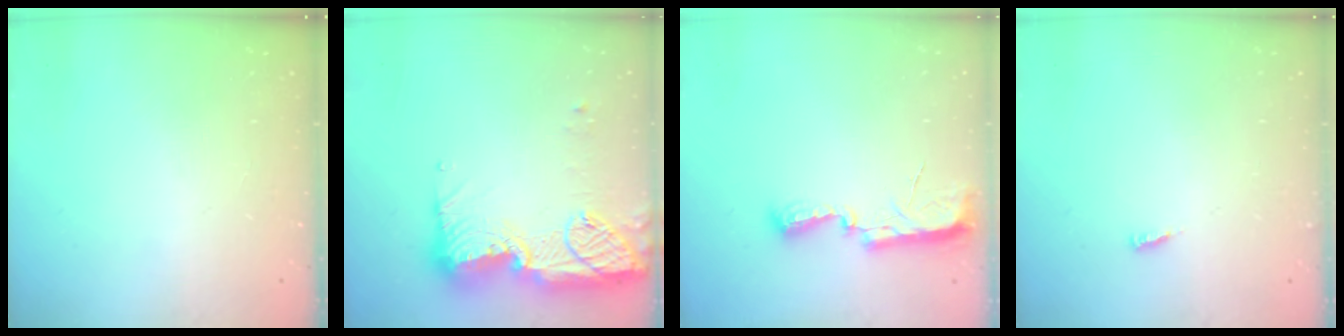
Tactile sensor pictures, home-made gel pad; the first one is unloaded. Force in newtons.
{"total": 21.5, "press": 20.4, "slide": 6.7}
{"total": 10.3, "press": 8.9, "slide": 5.2}
{"total": 2.6, "press": 2.6, "slide": 0.3}